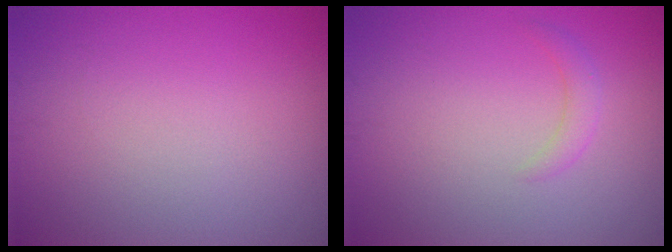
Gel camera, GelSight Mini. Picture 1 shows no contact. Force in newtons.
{"total": 1.3, "press": 1.3, "slide": 0.0}